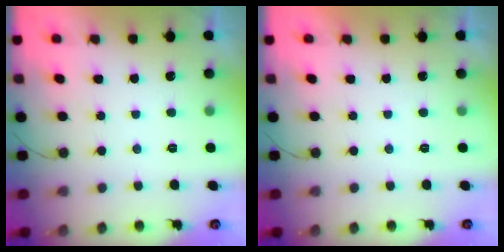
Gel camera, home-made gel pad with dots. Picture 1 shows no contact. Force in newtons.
{"total": 1.6, "press": 1.6, "slide": 0.0}